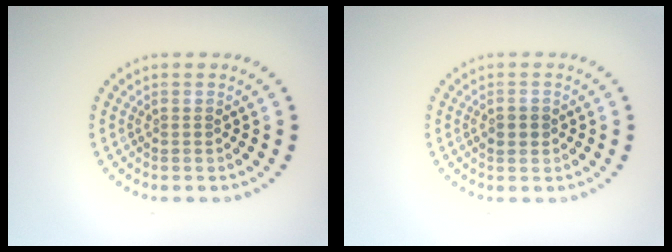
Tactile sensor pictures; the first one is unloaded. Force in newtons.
{"total": 1.8, "press": 1.8, "slide": 0.2}